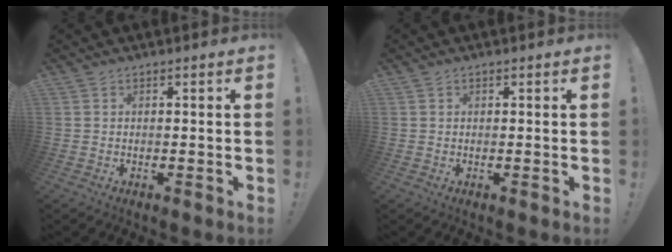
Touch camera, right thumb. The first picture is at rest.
{"total": 0.0}